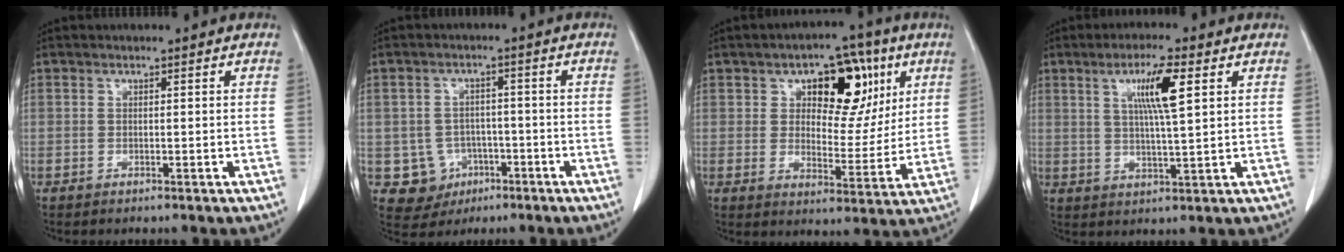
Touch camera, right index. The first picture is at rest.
{"total": 6.3, "force": [-2.0, 5.9, 1.1], "torque": [-0.018, 0.008, -0.020]}
{"total": 13.0, "force": [5.4, 7.0, 9.5], "torque": [-0.123, 0.022, 0.086]}
{"total": 7.6, "force": [2.8, 0.2, 7.0], "torque": [-0.129, 0.000, 0.050]}